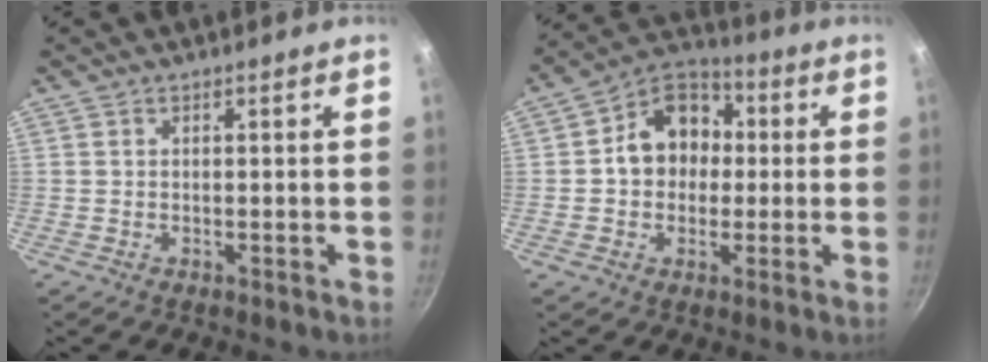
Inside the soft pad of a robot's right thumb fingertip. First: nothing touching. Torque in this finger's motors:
{"motor_torque": [-0.18, 0.36, 0.74, -0.60, 0.20]}